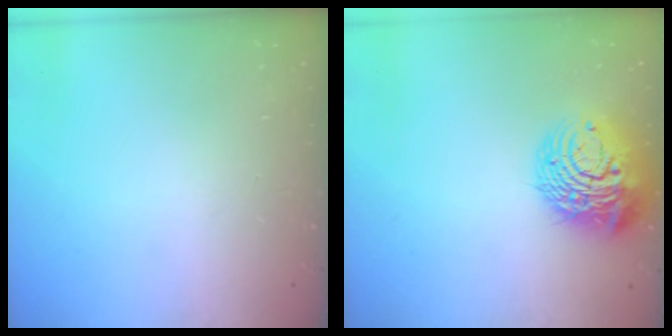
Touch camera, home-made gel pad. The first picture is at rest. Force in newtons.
{"total": 14.8, "press": 14.7, "slide": 1.5}